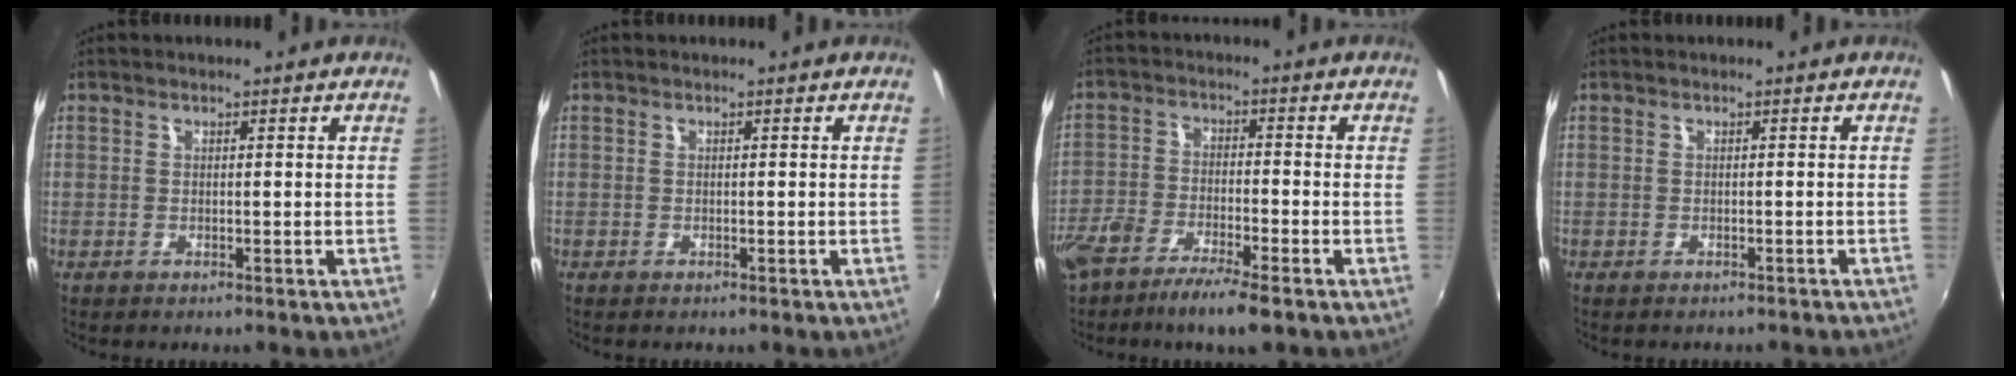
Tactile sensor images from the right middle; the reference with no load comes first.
{"total": 0.0}
{"total": 9.1, "force": [-6.3, 2.1, 6.2], "torque": [-0.148, -0.015, -0.124]}
{"total": 1.9, "force": [-1.7, 0.5, 0.7], "torque": [-0.014, -0.011, -0.018]}